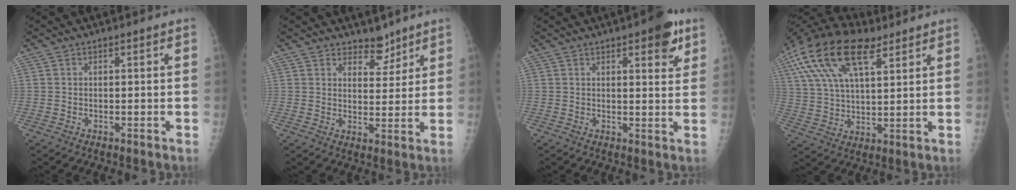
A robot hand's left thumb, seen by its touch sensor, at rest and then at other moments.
{"total": 4.6, "force": [3.8, 2.4, 1.0], "torque": [0.012, -0.030, 0.061]}
{"total": 6.9, "force": [3.8, 2.3, 5.3], "torque": [-0.049, -0.015, 0.043]}
{"total": 19.1, "force": [9.7, 8.7, 13.9], "torque": [-0.266, 0.003, 0.177]}